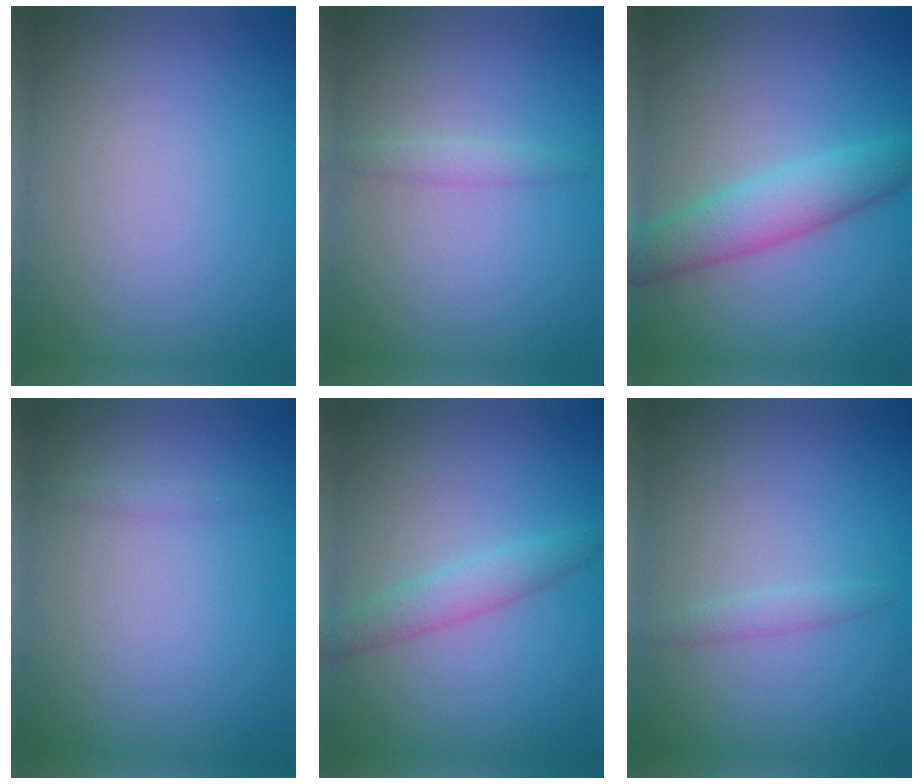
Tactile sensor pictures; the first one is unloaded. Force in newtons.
{"total": 1.1, "press": 1.1, "slide": 0.0}
{"total": 4.5, "press": 4.5, "slide": 0.1}
{"total": 0.6, "press": 0.6, "slide": 0.0}
{"total": 2.3, "press": 2.3, "slide": 0.1}
{"total": 1.0, "press": 1.0, "slide": 0.1}